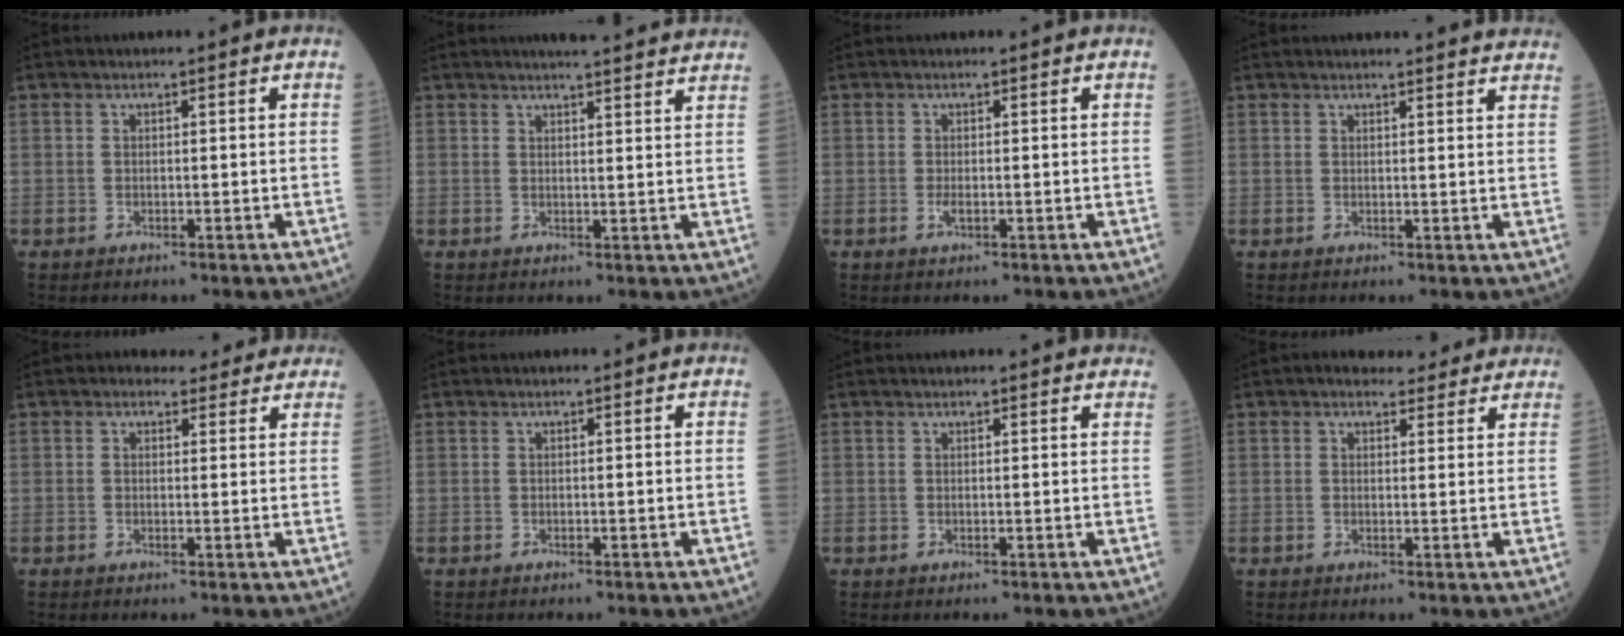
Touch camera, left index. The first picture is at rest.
{"total": 10.3, "force": [9.5, 0.7, 4.0], "torque": [-0.048, 0.010, 0.103]}
{"total": 1.0, "force": [-0.2, 0.3, 0.9], "torque": [-0.020, -0.003, -0.002]}
{"total": 9.7, "force": [9.4, 0.6, 2.3], "torque": [-0.012, -0.003, 0.083]}
{"total": 4.5, "force": [3.8, 2.3, 0.8], "torque": [0.000, 0.012, 0.036]}
{"total": 0.0}
{"total": 5.6, "force": [5.3, 0.9, 1.6], "torque": [-0.012, 0.009, 0.043]}
{"total": 5.6, "force": [4.8, 2.4, 1.3], "torque": [-0.008, 0.012, 0.052]}